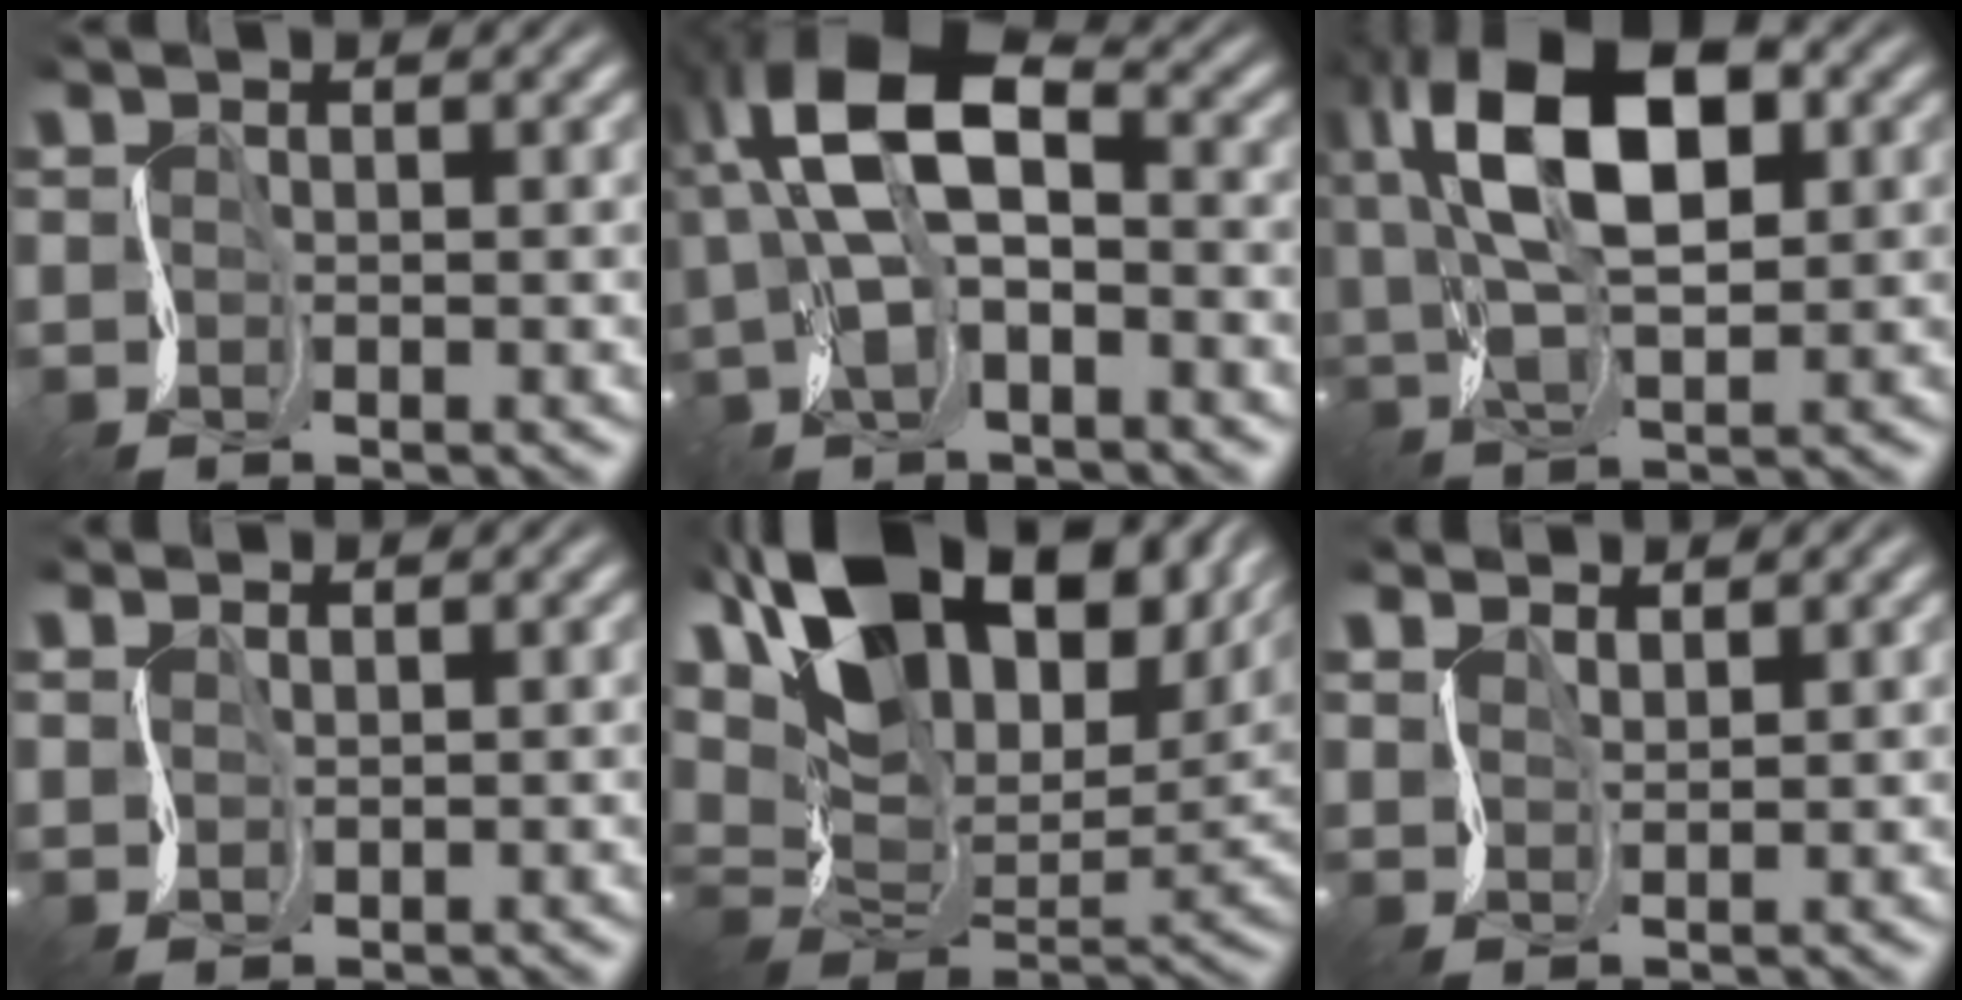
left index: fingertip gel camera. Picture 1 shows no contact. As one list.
[{"total": 8.8, "force": [1.4, 4.5, 7.5], "torque": [-0.148, 0.019, 0.016]}, {"total": 11.7, "force": [4.3, 5.6, 9.3], "torque": [-0.172, 0.018, 0.068]}, {"total": 1.2, "force": [1.1, 0.3, -0.3], "torque": [0.002, 0.002, 0.027]}, {"total": 18.5, "force": [9.7, 9.5, 12.6], "torque": [-0.246, 0.025, 0.177]}, {"total": 2.6, "force": [2.6, 0.2, 0.0], "torque": [-0.007, 0.005, 0.052]}]